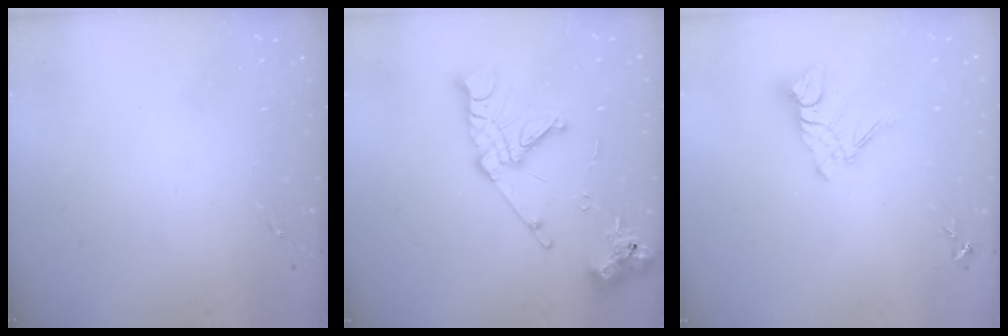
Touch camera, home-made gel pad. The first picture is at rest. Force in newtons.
{"total": 15.5, "press": 15.4, "slide": 1.9}
{"total": 10.9, "press": 10.8, "slide": 0.9}